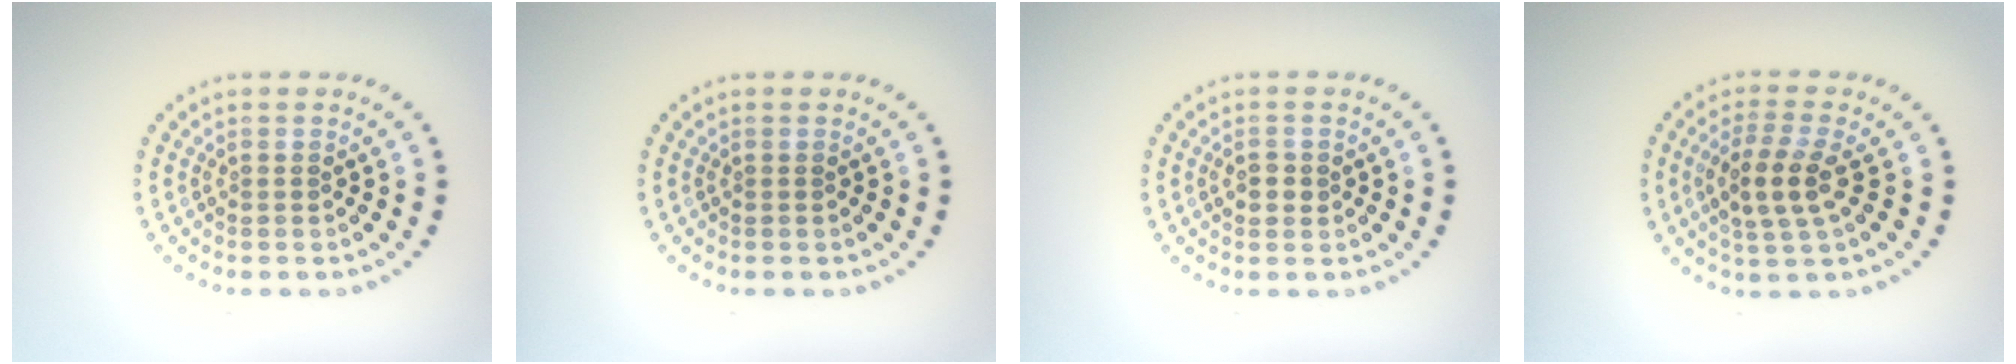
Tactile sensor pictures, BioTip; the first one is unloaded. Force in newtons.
{"total": 0.0}
{"total": 1.4, "press": 1.3, "slide": 0.2}
{"total": 3.7, "press": 3.3, "slide": 1.6}